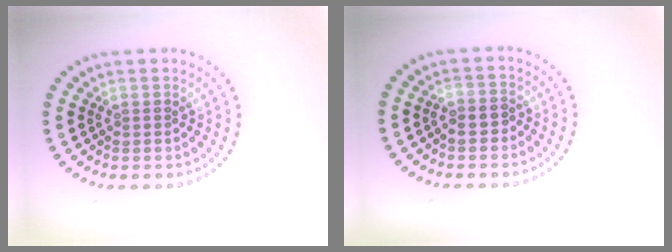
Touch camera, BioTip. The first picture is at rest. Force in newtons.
{"total": 1.3, "press": 1.2, "slide": 0.6}